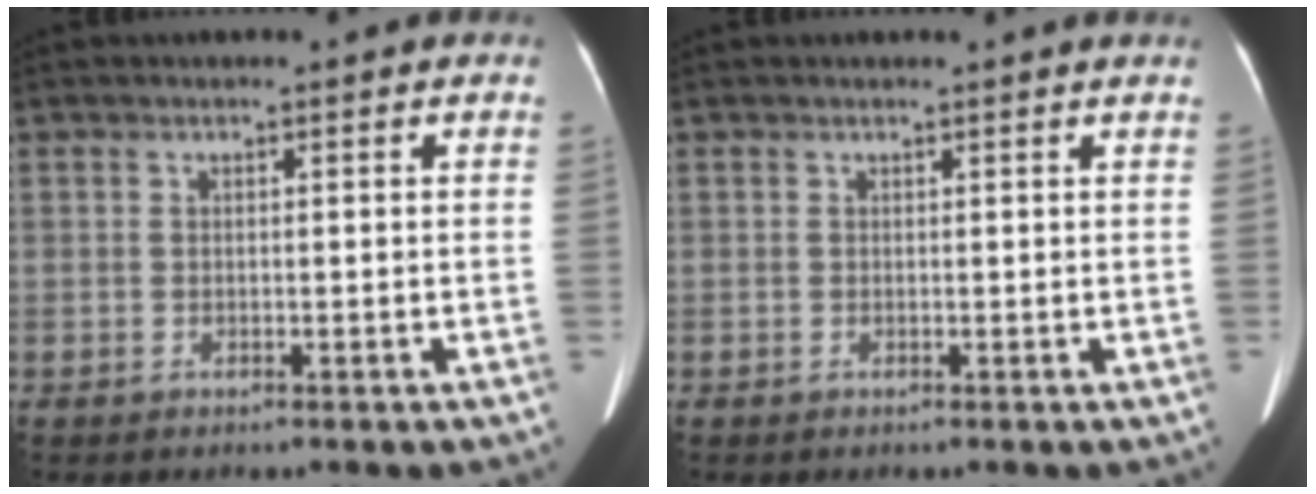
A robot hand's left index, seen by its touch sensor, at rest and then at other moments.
{"total": 1.1, "force": [1.0, -0.1, 0.3], "torque": [-0.014, -0.004, 0.011]}